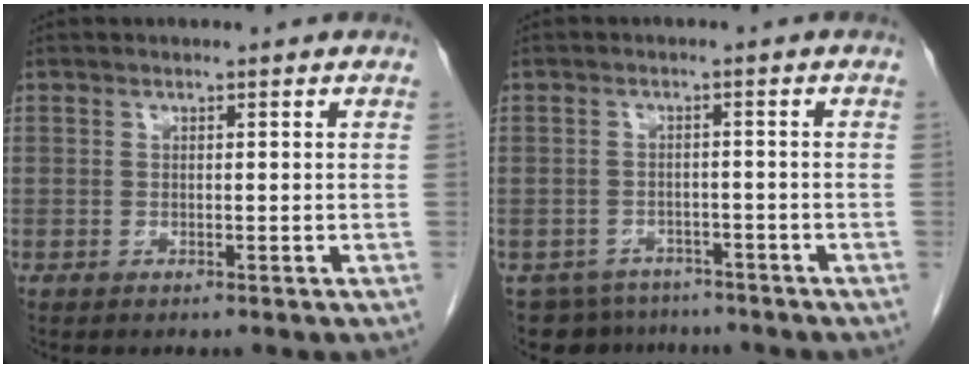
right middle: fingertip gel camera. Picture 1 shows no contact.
{"total": 6.8, "force": [-5.8, 3.5, 0.0], "torque": [0.002, 0.009, -0.076]}